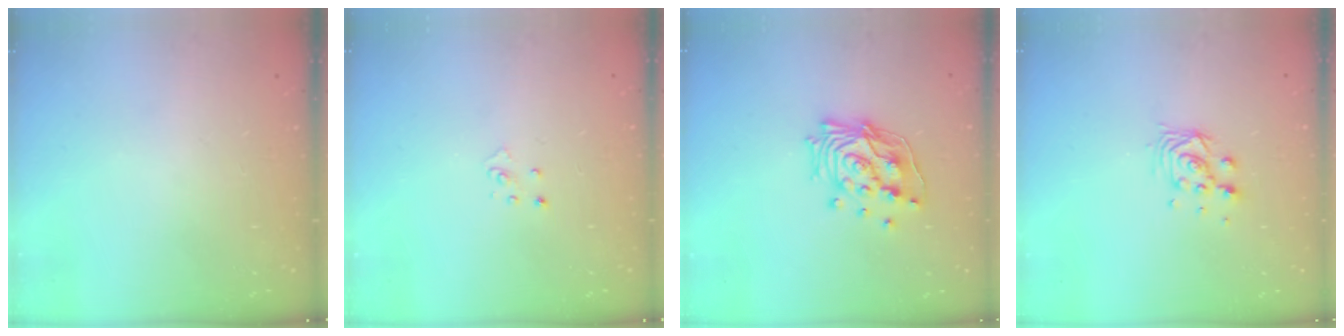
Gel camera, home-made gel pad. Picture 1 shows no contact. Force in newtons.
{"total": 2.8, "press": 2.8, "slide": 0.3}
{"total": 14.9, "press": 14.8, "slide": 1.4}
{"total": 6.8, "press": 6.8, "slide": 0.5}